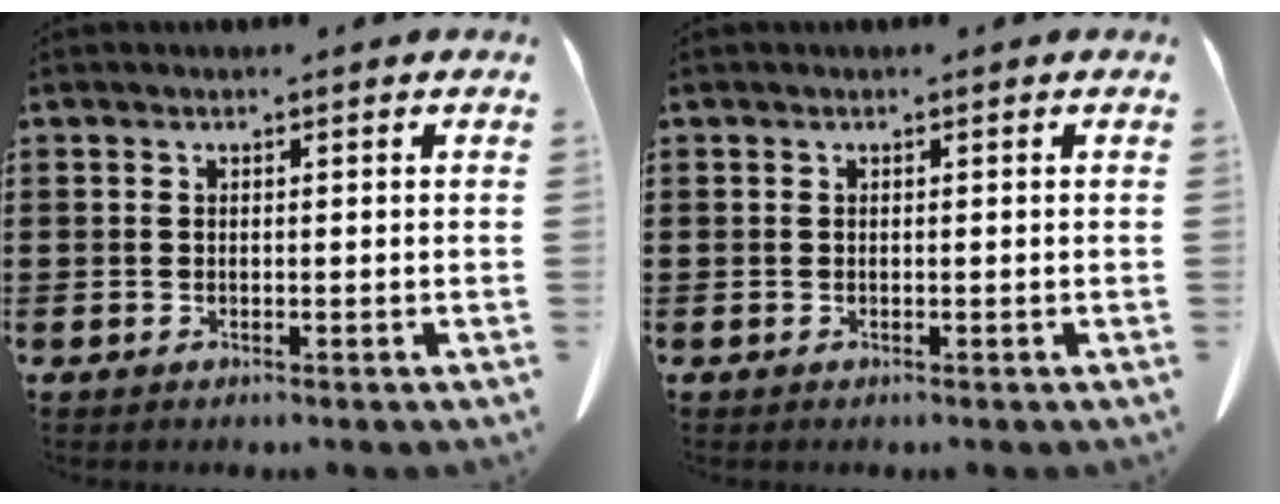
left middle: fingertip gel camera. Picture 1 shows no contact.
{"total": 0.0}